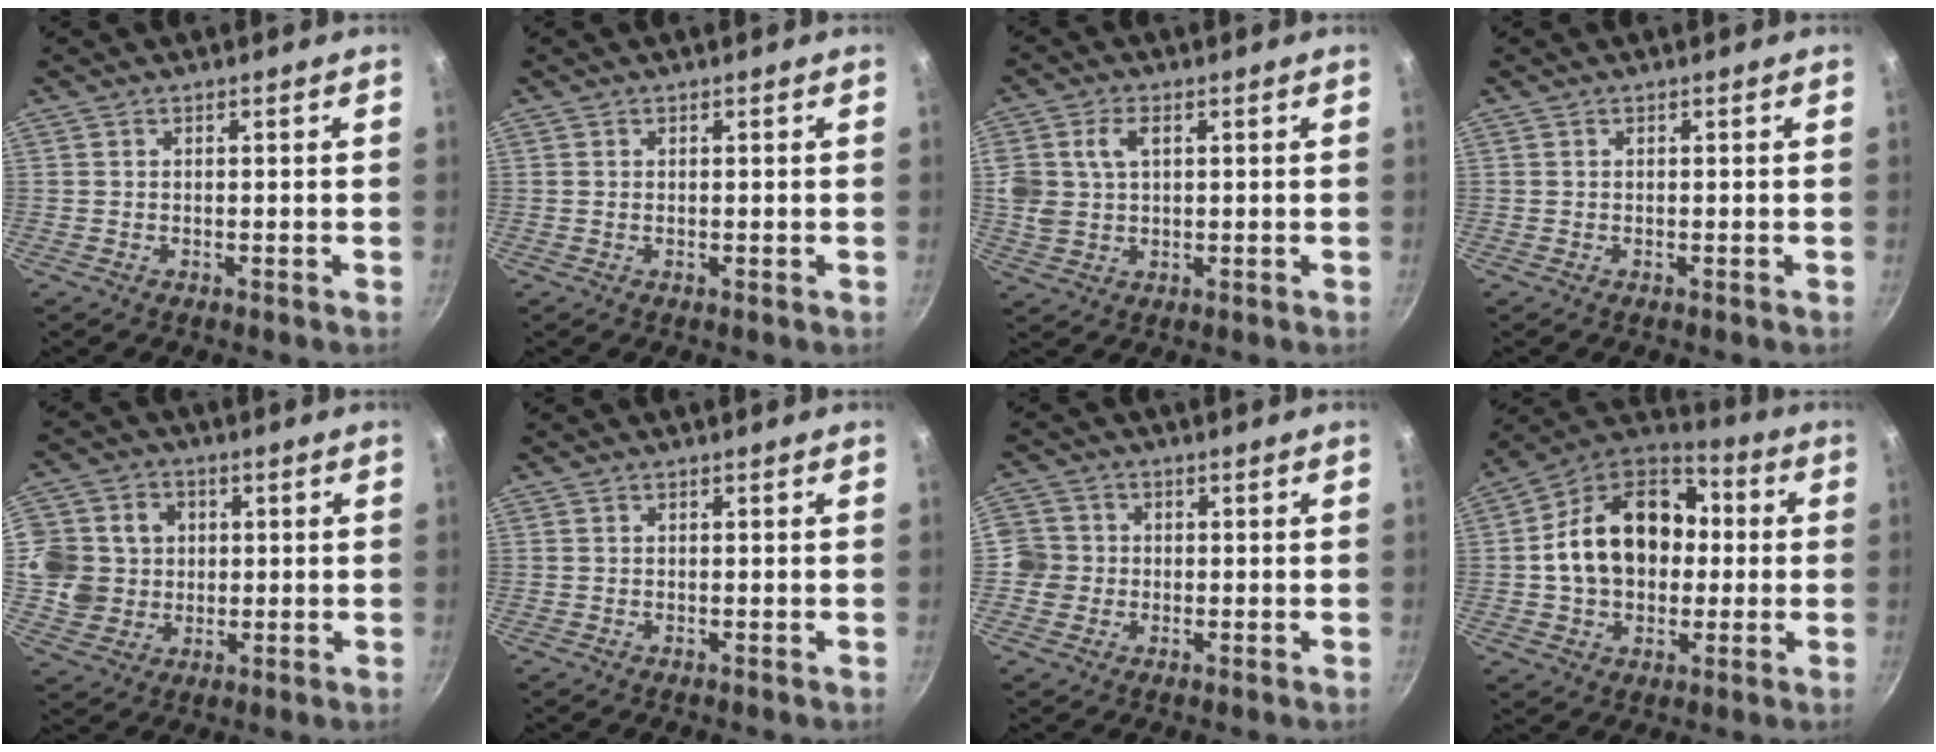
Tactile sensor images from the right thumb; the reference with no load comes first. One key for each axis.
{"total": 0.0}
{"total": 7.6, "fx": 2.1, "fy": 5.2, "fz": 5.1, "tx": -0.090, "ty": 0.000, "tz": 0.039}
{"total": 0.0}
{"total": 12.5, "fx": 1.1, "fy": 11.6, "fz": 4.5, "tx": -0.065, "ty": 0.004, "tz": 0.015}
{"total": 0.0}
{"total": 5.1, "fx": -0.8, "fy": 4.9, "fz": 1.2, "tx": 0.006, "ty": 0.009, "tz": -0.026}
{"total": 20.3, "fx": 0.9, "fy": 15.0, "fz": 13.6, "tx": -0.207, "ty": 0.043, "tz": 0.003}